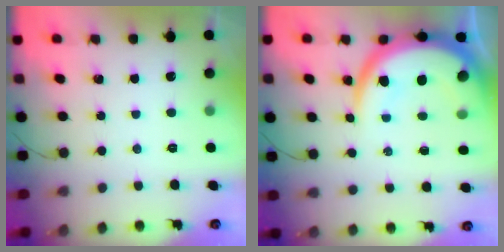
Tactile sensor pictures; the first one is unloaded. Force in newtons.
{"total": 15.0, "press": 14.9, "slide": 1.3}